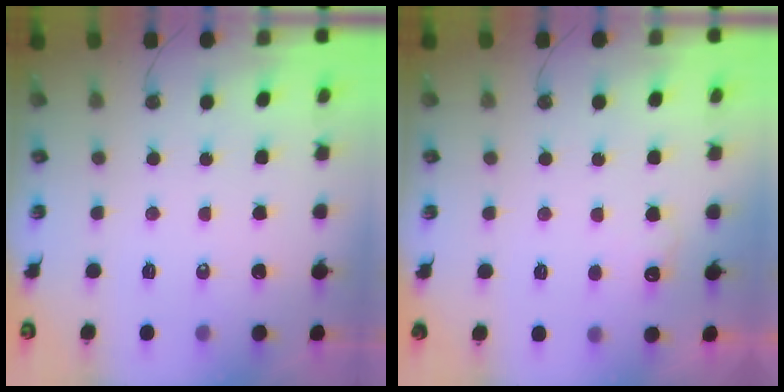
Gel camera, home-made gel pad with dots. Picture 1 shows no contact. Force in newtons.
{"total": 5.7, "press": 5.6, "slide": 1.3}